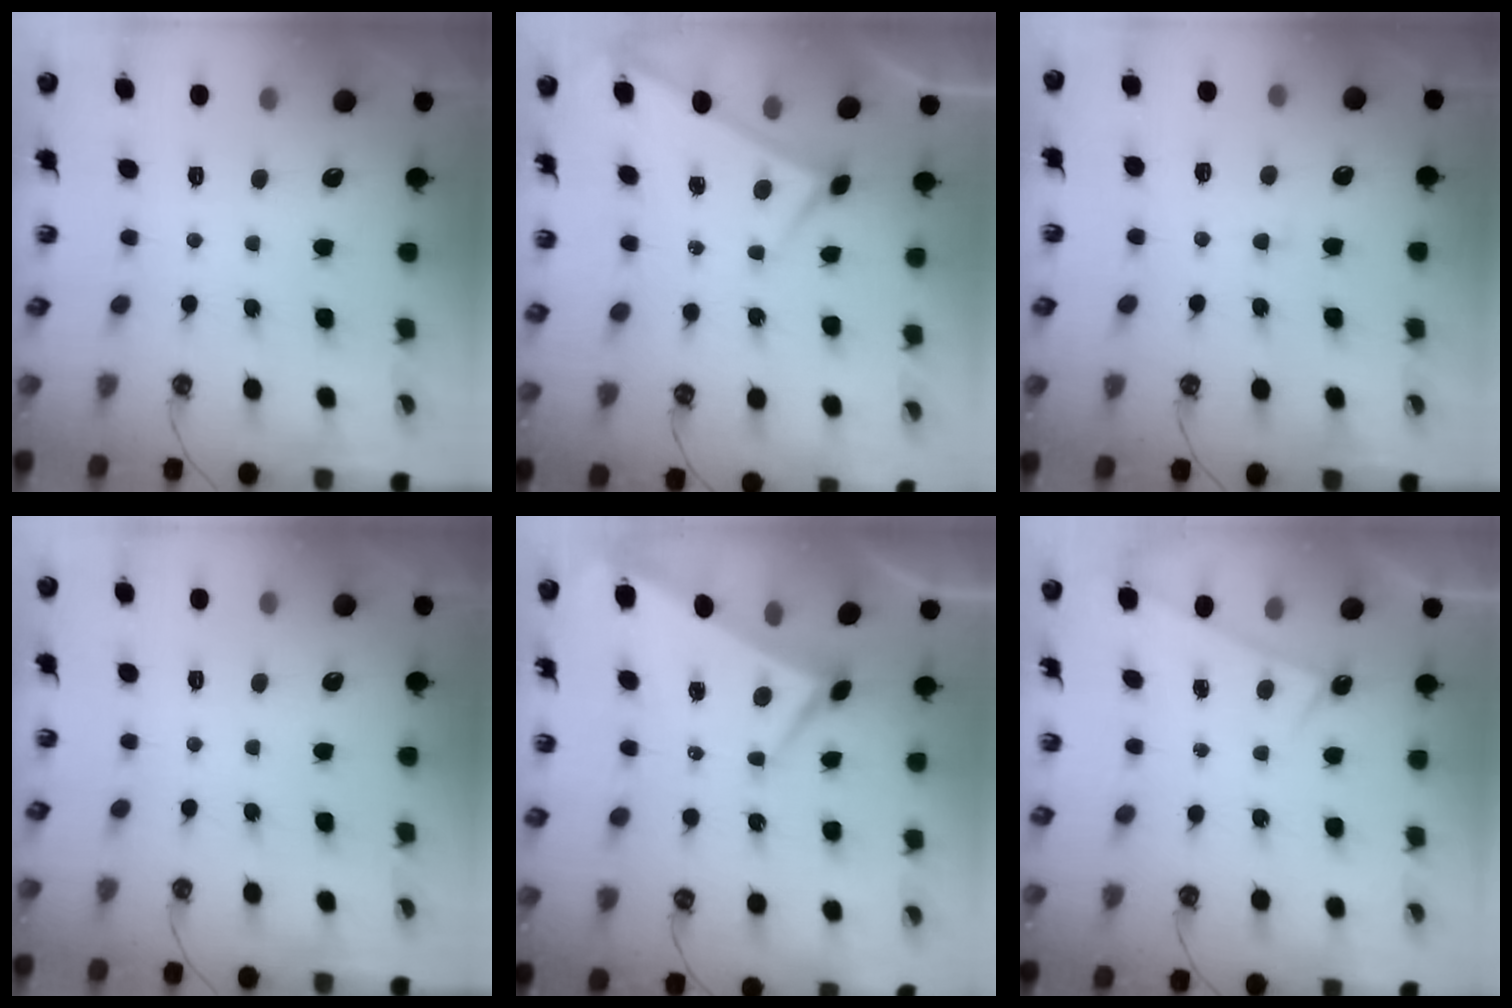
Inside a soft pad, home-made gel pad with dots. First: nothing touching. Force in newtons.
{"total": 2.9, "press": 2.9, "slide": 0.3}
{"total": 1.8, "press": 1.4, "slide": 1.1}
{"total": 0.0}
{"total": 0.9, "press": 0.4, "slide": 0.9}
{"total": 0.6, "press": 0.1, "slide": 0.6}